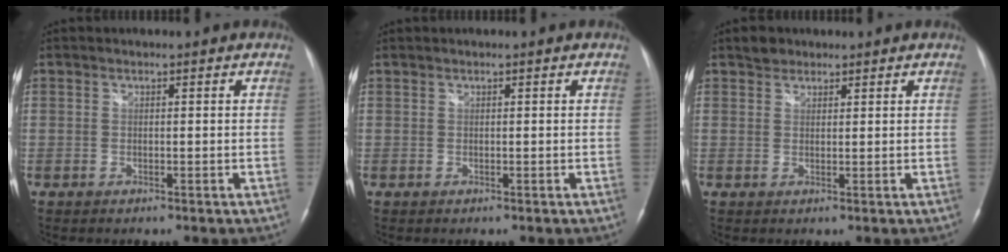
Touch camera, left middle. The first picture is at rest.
{"total": 0.0}
{"total": 2.0, "force": [1.5, 1.2, 0.3], "torque": [-0.009, 0.006, 0.023]}